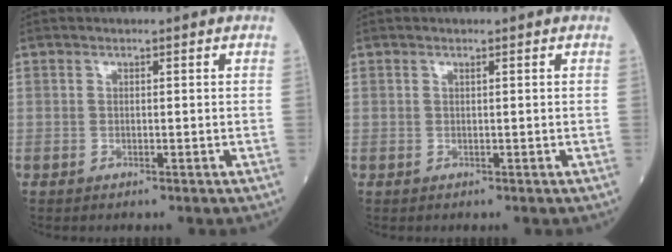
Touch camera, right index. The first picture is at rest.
{"total": 0.0}